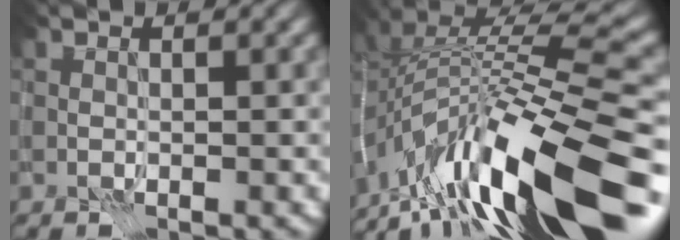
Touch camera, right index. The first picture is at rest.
{"total": 14.0, "force": [-6.2, 4.2, 11.8], "torque": [-0.206, 0.021, -0.110]}